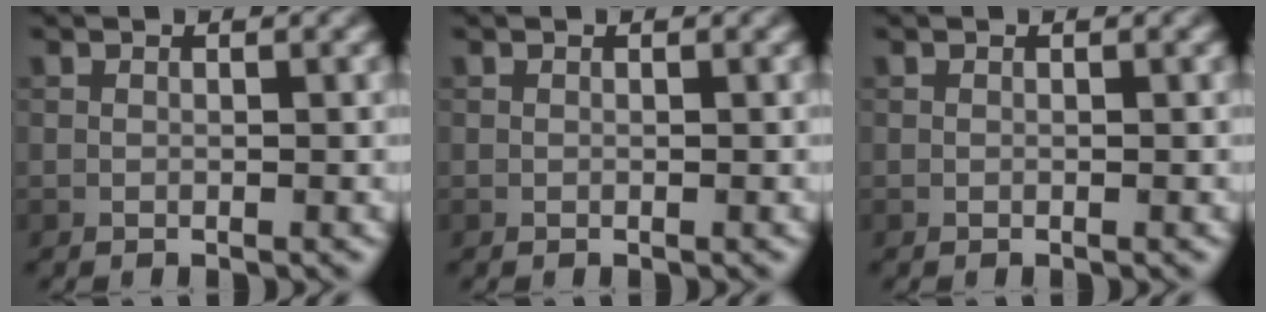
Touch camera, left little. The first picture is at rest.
{"total": 0.0}
{"total": 0.0}